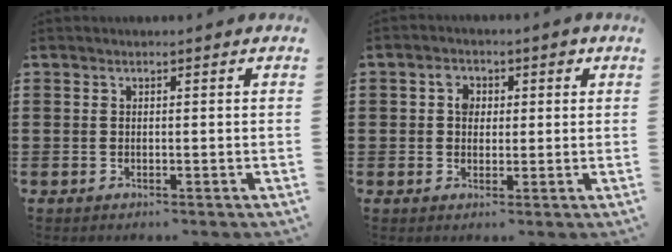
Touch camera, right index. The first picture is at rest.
{"total": 3.5, "force": [0.8, 2.8, 2.1], "torque": [-0.045, 0.010, 0.009]}